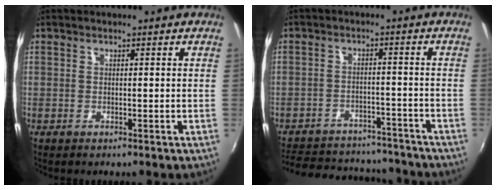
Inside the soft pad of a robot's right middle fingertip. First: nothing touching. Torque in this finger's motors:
{"motor_torque": [0.69, -0.97, 0.01, 0.01]}